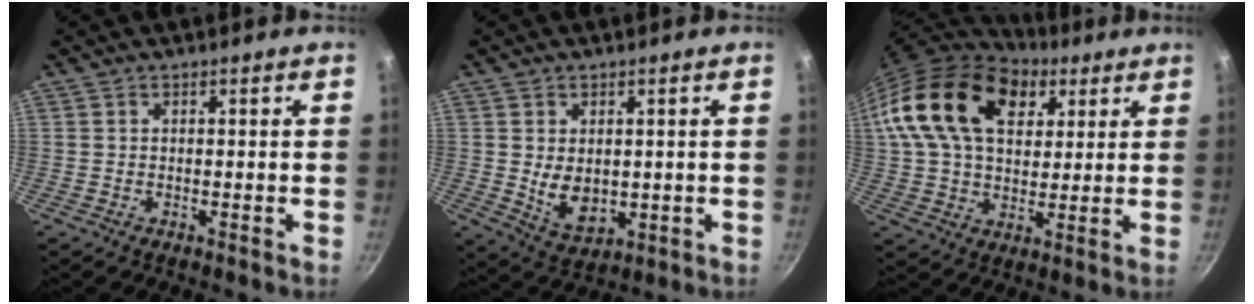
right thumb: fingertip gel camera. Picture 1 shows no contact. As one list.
[{"total": 7.3, "force": [0.3, 5.1, 5.2], "torque": [-0.077, -0.017, 0.023]}, {"total": 21.2, "force": [8.3, 13.6, 14.0], "torque": [-0.225, -0.005, 0.140]}]